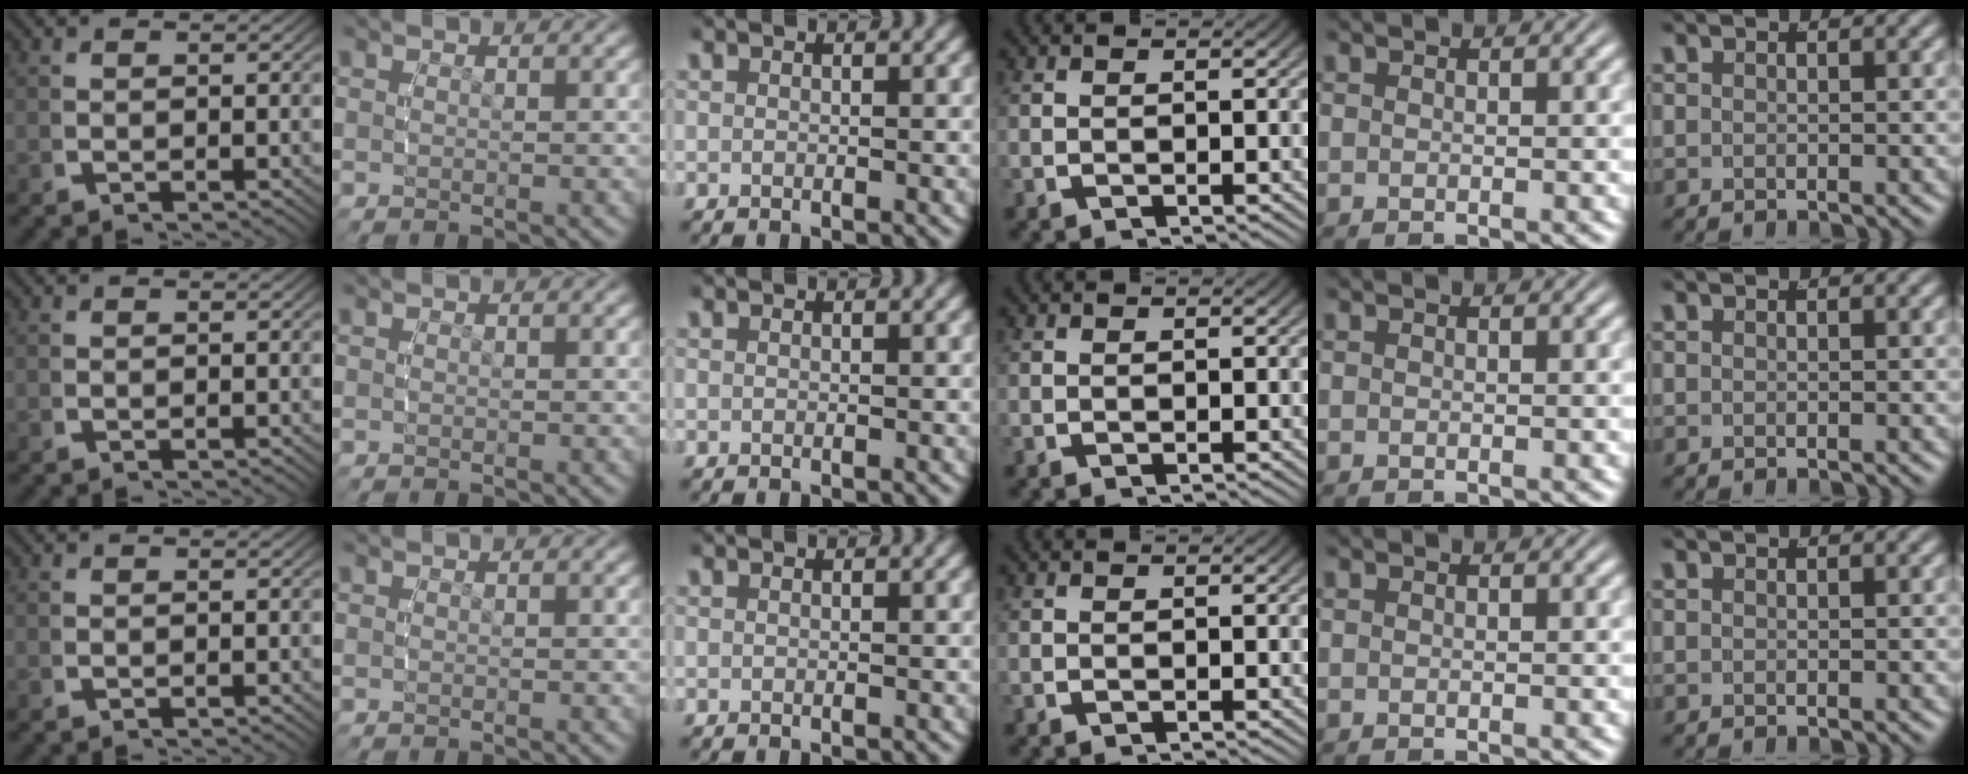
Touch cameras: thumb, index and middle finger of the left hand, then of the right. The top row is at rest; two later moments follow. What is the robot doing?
{"motion": "reach", "object": "glasses case"}